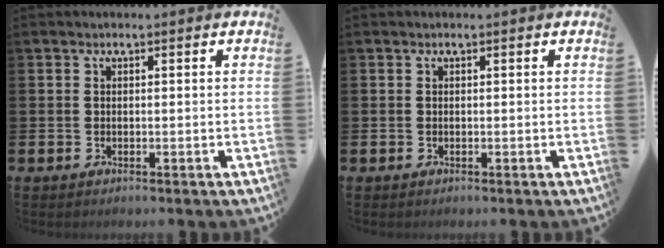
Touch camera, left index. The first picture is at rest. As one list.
[{"total": 0.0}]